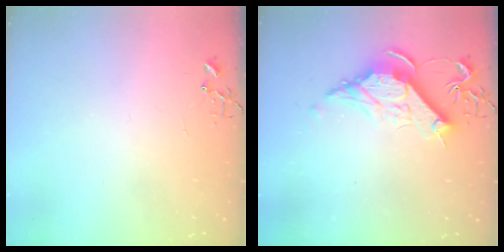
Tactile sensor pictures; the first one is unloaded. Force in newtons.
{"total": 10.8, "press": 10.8, "slide": 0.3}